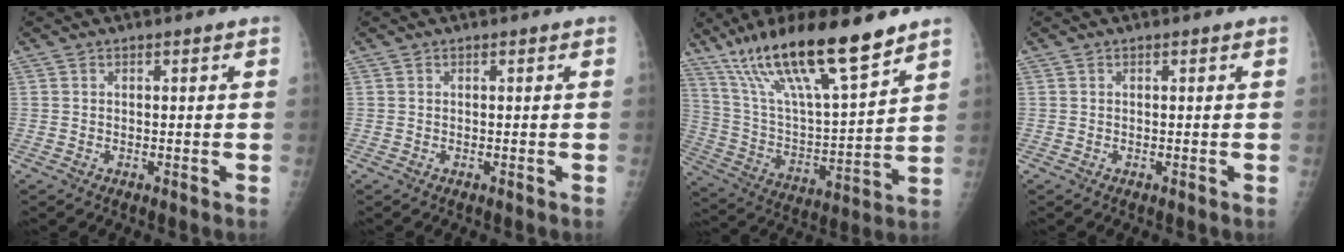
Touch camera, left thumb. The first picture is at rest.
{"total": 0.0}
{"total": 22.4, "force": [15.5, 4.1, 15.7], "torque": [-0.267, -0.054, 0.283]}
{"total": 0.0}